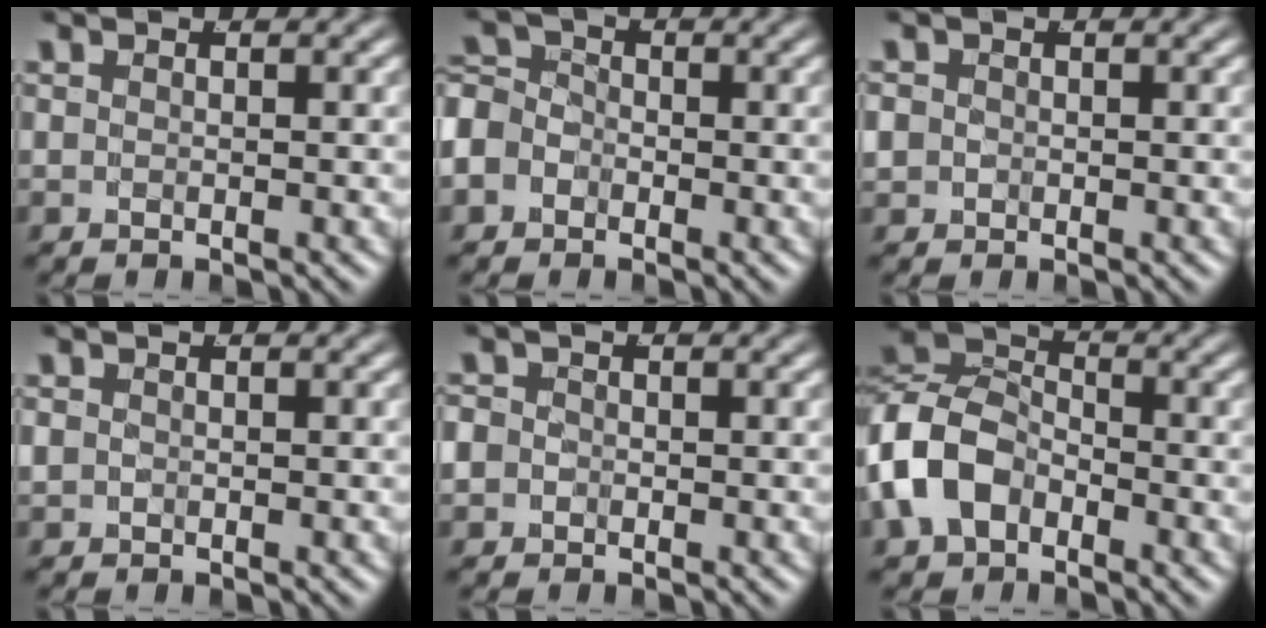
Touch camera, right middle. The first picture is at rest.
{"total": 5.8, "force": [-1.4, 5.3, 1.9], "torque": [-0.051, -0.017, -0.029]}
{"total": 1.8, "force": [-0.2, 1.7, 0.6], "torque": [-0.024, -0.008, -0.002]}
{"total": 1.0, "force": [-0.1, 0.9, 0.4], "torque": [-0.017, -0.005, 0.002]}
{"total": 3.1, "force": [-0.6, 2.9, 0.9], "torque": [-0.035, -0.011, -0.012]}
{"total": 9.8, "force": [-1.6, 8.6, 4.5], "torque": [-0.127, -0.018, -0.031]}